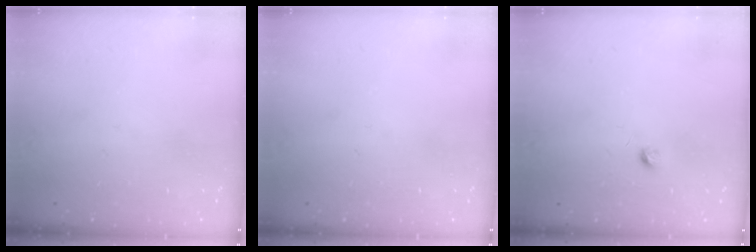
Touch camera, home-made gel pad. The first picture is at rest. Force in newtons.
{"total": 0.0}
{"total": 3.6, "press": 3.5, "slide": 0.6}